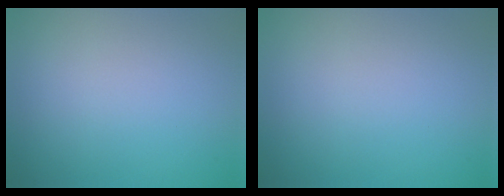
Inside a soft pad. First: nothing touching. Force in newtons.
{"total": 0.0}